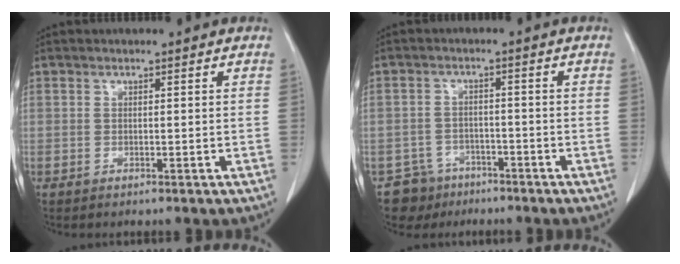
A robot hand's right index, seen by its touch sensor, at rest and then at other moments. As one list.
[{"total": 5.0, "force": [-3.5, 3.6, -0.5], "torque": [0.013, 0.009, -0.054]}]